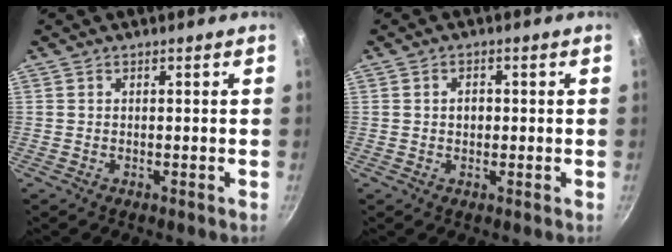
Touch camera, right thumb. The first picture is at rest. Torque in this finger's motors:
{"motor_torque": [-0.44, 0.31, -0.23, 0.04, 0.07]}